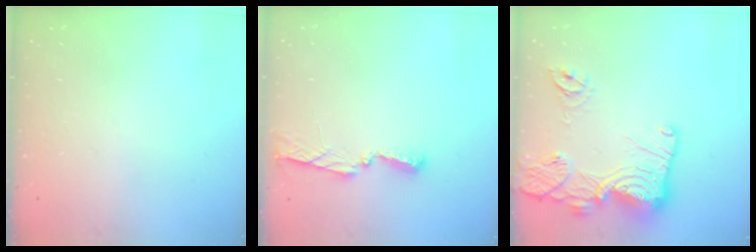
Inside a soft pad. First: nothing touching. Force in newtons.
{"total": 4.0, "press": 4.0, "slide": 0.5}
{"total": 18.6, "press": 18.6, "slide": 1.6}